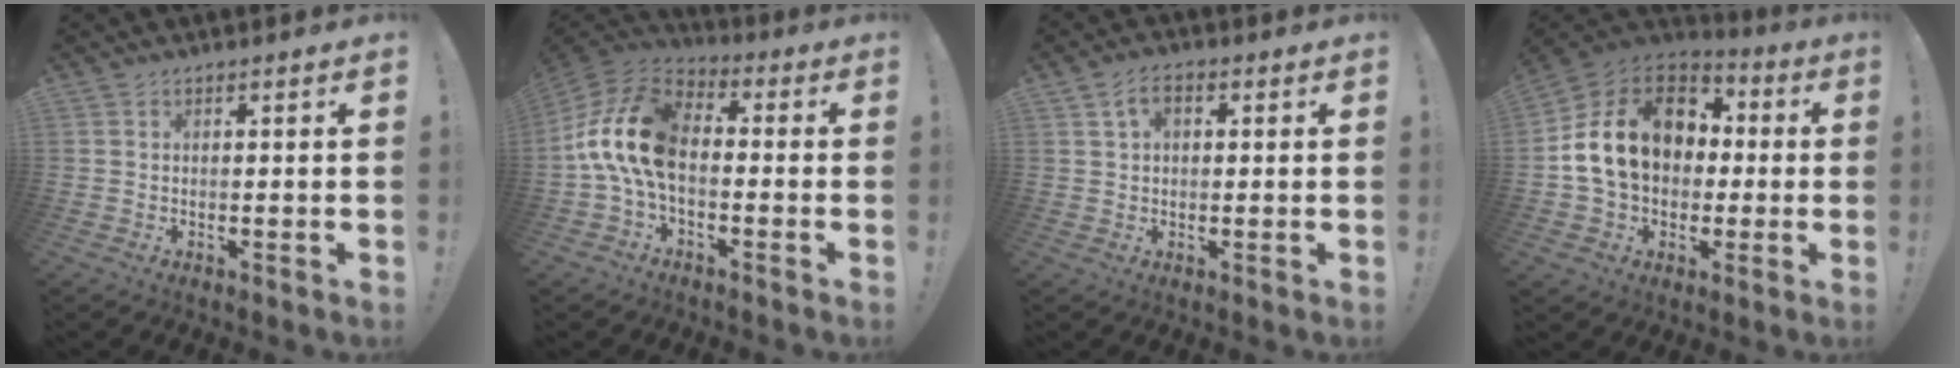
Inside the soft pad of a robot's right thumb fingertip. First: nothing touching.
{"total": 16.9, "force": [-0.9, 9.9, 13.7], "torque": [-0.267, 0.023, -0.007]}
{"total": 4.2, "force": [1.3, 2.7, 2.9], "torque": [-0.042, 0.004, 0.023]}
{"total": 19.4, "force": [3.1, 14.6, 12.5], "torque": [-0.191, 0.012, 0.067]}